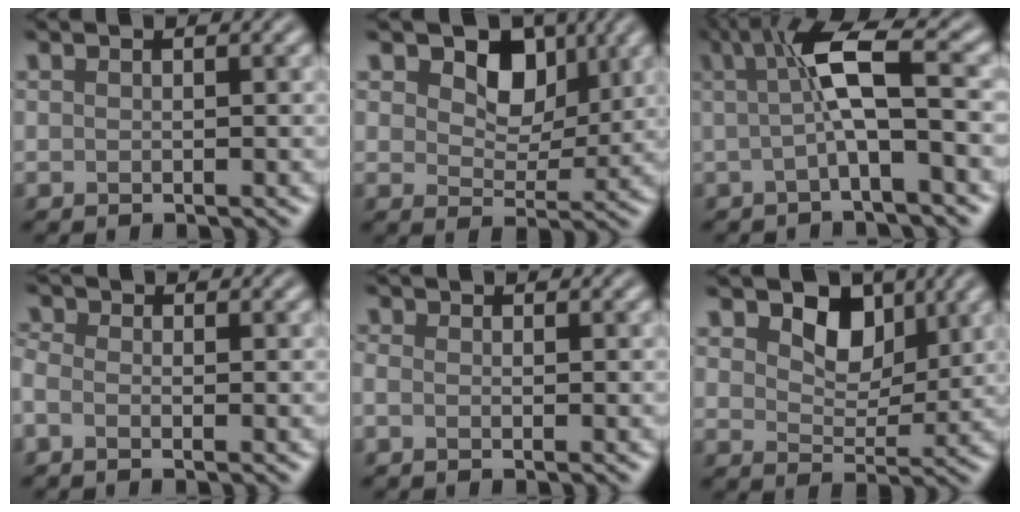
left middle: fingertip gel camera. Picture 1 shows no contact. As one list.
[{"total": 4.0, "force": [2.1, 2.7, 2.0], "torque": [-0.041, -0.003, 0.032]}, {"total": 5.5, "force": [0.7, 0.8, 5.4], "torque": [-0.099, 0.016, 0.010]}, {"total": 1.2, "force": [-0.4, 0.8, 0.7], "torque": [-0.011, 0.006, -0.025]}, {"total": 0.7, "force": [-0.3, 0.5, 0.4], "torque": [-0.001, 0.004, -0.015]}, {"total": 3.8, "force": [2.2, 2.4, 1.9], "torque": [-0.042, -0.001, 0.036]}]